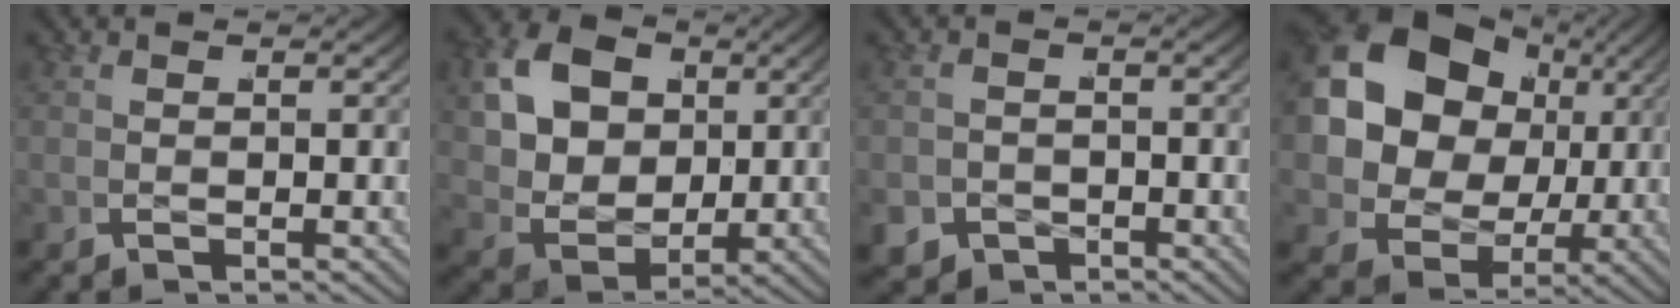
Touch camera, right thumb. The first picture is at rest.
{"total": 12.7, "force": [1.2, 9.8, 8.0], "torque": [-0.185, -0.032, 0.025]}
{"total": 4.6, "force": [-3.0, 3.4, 1.2], "torque": [-0.033, -0.029, -0.037]}
{"total": 16.7, "force": [1.6, 12.6, 10.9], "torque": [-0.253, -0.033, 0.029]}